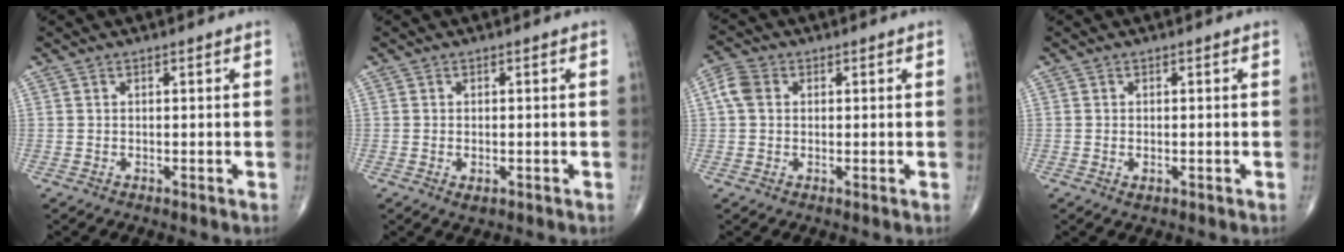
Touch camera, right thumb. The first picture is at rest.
{"total": 1.6, "force": [-0.5, 0.9, 1.2], "torque": [-0.016, 0.001, -0.005]}
{"total": 4.3, "force": [0.7, 3.4, 2.5], "torque": [-0.056, 0.012, 0.008]}
{"total": 1.0, "force": [-0.3, 0.6, 0.8], "torque": [-0.010, 0.001, -0.002]}